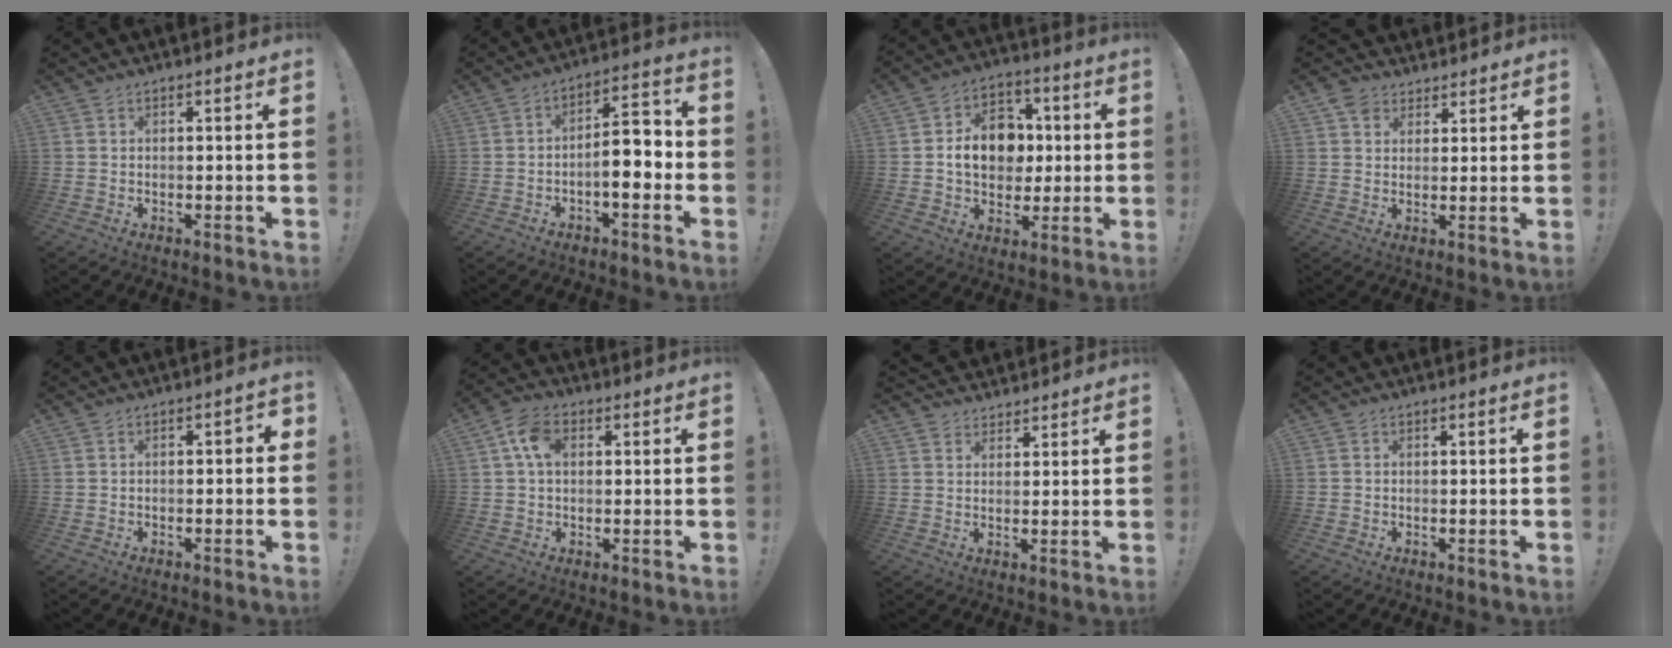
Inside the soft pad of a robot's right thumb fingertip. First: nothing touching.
{"total": 10.0, "force": [-3.0, 3.9, 8.7], "torque": [-0.128, 0.018, -0.053]}
{"total": 13.9, "force": [1.0, 11.1, 8.2], "torque": [-0.121, 0.010, 0.028]}
{"total": 4.6, "force": [3.8, 2.7, 0.2], "torque": [0.002, -0.022, 0.070]}
{"total": 1.9, "force": [-1.4, 0.6, 1.1], "torque": [-0.017, 0.009, -0.026]}
{"total": 8.3, "force": [1.8, 5.6, 5.8], "torque": [-0.104, 0.010, 0.036]}
{"total": 3.8, "force": [3.3, 1.9, -0.1], "torque": [0.016, -0.025, 0.060]}
{"total": 0.5, "force": [-0.3, 0.4, 0.1], "torque": [-0.002, 0.002, -0.006]}